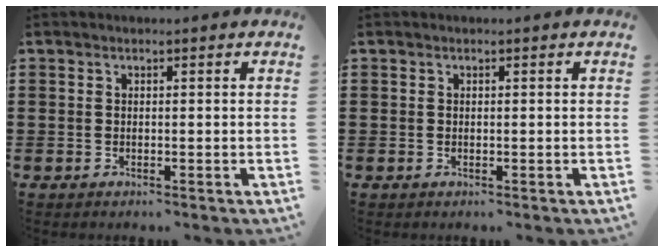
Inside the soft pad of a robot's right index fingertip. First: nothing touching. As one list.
[{"total": 0.0}]